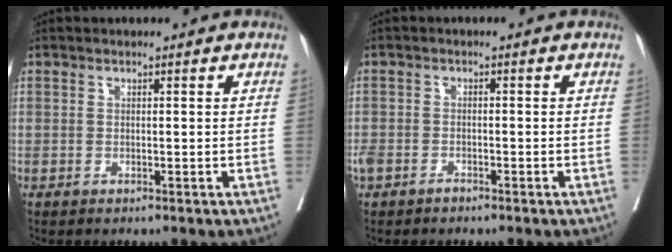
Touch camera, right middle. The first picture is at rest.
{"total": 3.3, "force": [-2.3, 1.9, 1.3], "torque": [-0.028, 0.001, -0.042]}